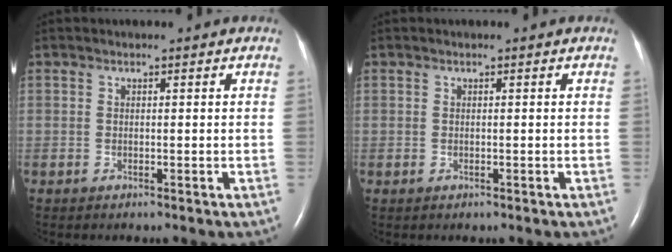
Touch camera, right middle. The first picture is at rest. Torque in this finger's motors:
{"motor_torque": [0.17, -0.13, -0.09, -0.01]}